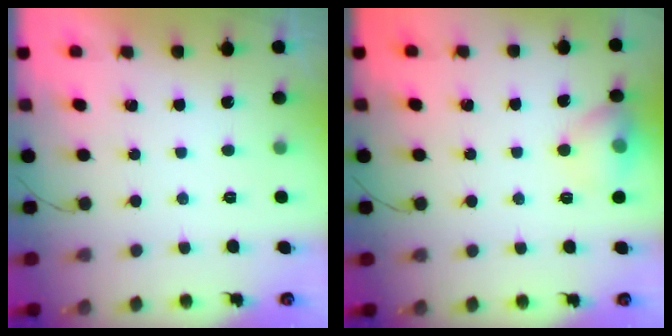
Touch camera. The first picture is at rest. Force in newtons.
{"total": 10.5, "press": 9.0, "slide": 5.4}